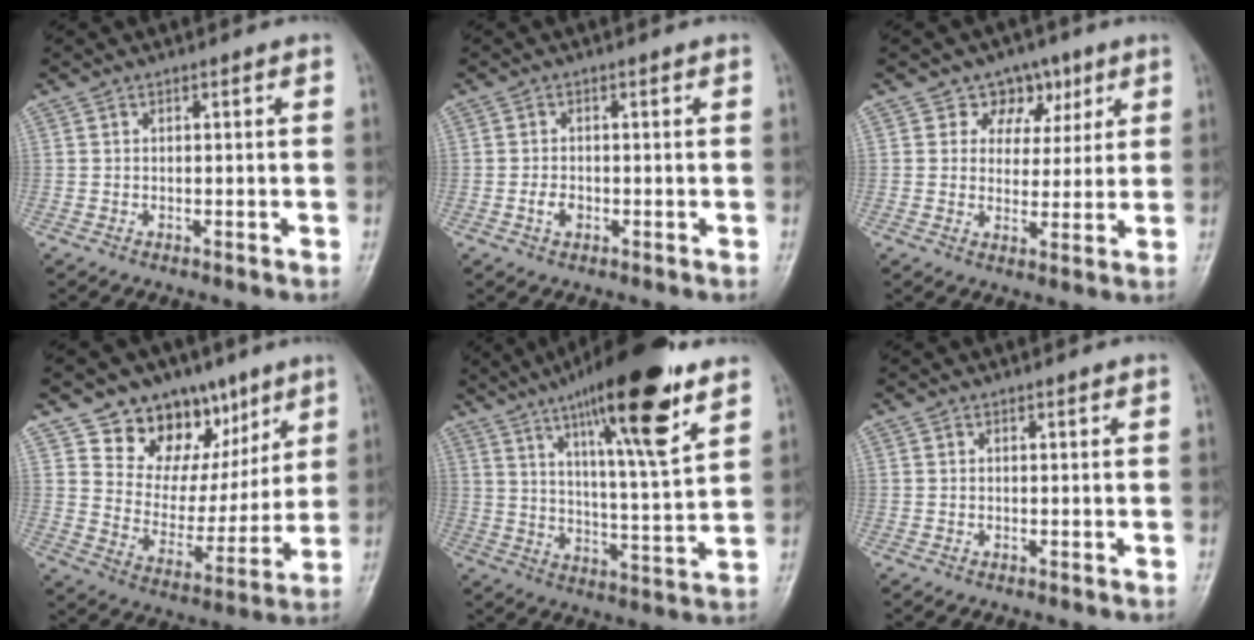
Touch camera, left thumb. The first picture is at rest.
{"total": 2.0, "force": [-0.6, 1.5, 1.3], "torque": [-0.021, 0.003, -0.012]}
{"total": 7.0, "force": [3.7, 5.6, 1.8], "torque": [0.016, -0.009, 0.054]}
{"total": 17.6, "force": [10.2, 12.0, 7.8], "torque": [-0.053, -0.043, 0.172]}
{"total": 20.1, "force": [12.0, 3.3, 15.8], "torque": [-0.231, -0.049, 0.192]}
{"total": 0.0}